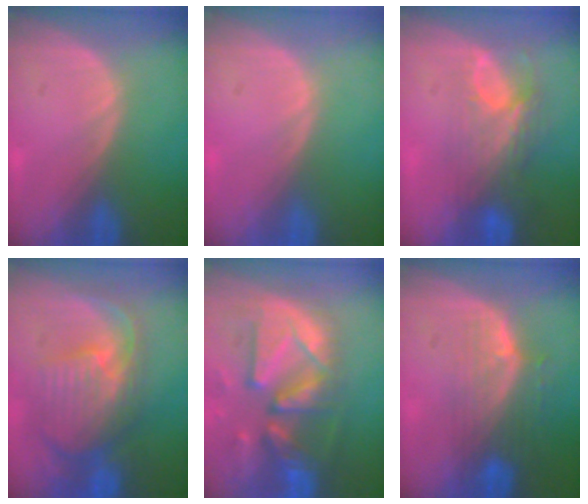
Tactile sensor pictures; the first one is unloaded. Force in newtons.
{"total": 0.0}
{"total": 7.8, "press": 6.9, "slide": 3.8}
{"total": 11.1, "press": 9.7, "slide": 5.5}
{"total": 13.3, "press": 11.4, "slide": 6.8}
{"total": 7.3, "press": 6.5, "slide": 3.3}